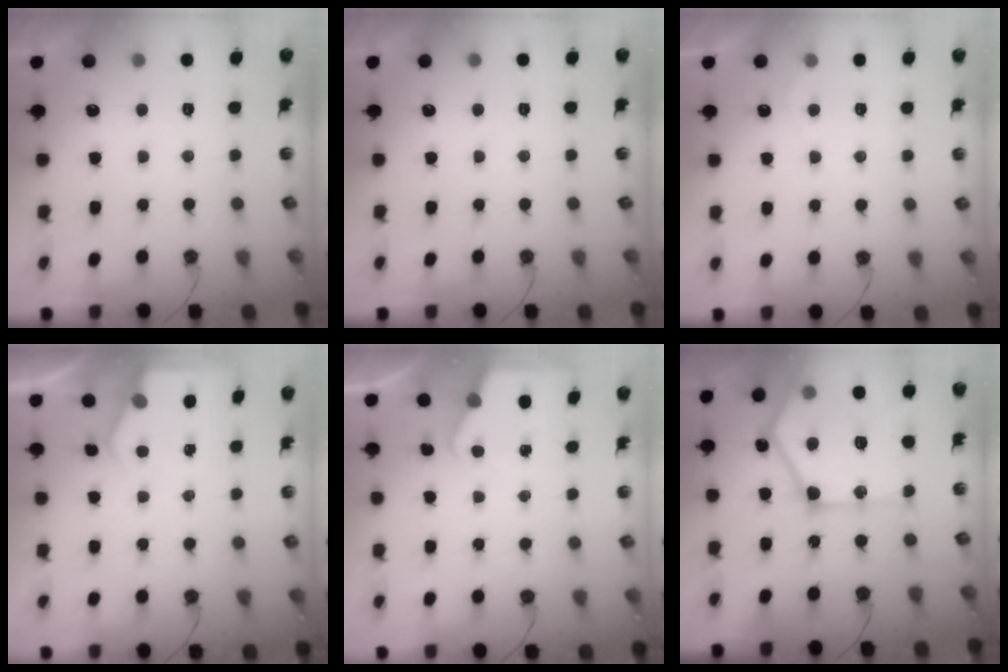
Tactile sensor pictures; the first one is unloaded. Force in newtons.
{"total": 0.0}
{"total": 4.2, "press": 4.1, "slide": 0.5}
{"total": 2.9, "press": 2.9, "slide": 0.5}
{"total": 3.2, "press": 3.2, "slide": 0.5}
{"total": 26.3, "press": 26.2, "slide": 2.8}